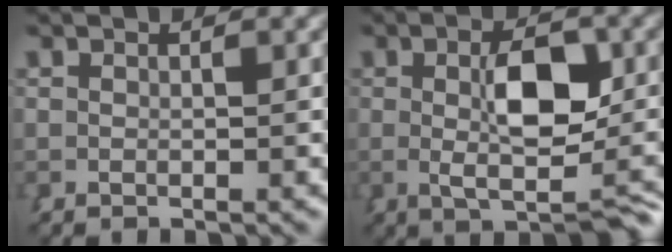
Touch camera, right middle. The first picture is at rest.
{"total": 7.2, "force": [-0.6, 2.5, 6.8], "torque": [-0.096, -0.010, 0.001]}